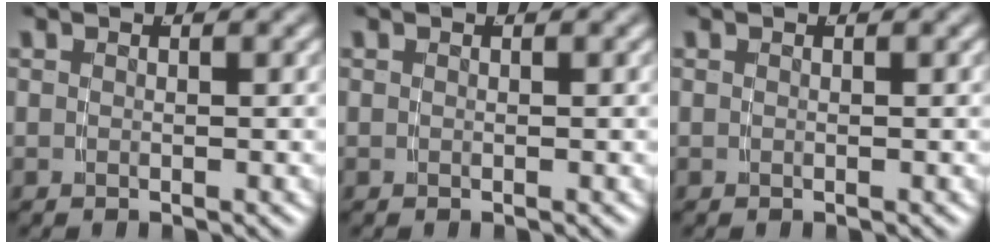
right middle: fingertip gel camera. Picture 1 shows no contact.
{"total": 0.0}
{"total": 0.0}